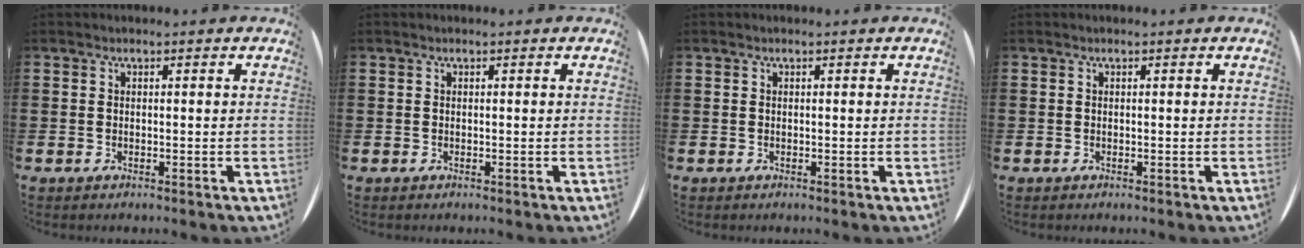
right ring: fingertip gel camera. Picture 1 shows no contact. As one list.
[{"total": 0.0}, {"total": 0.0}, {"total": 0.0}]